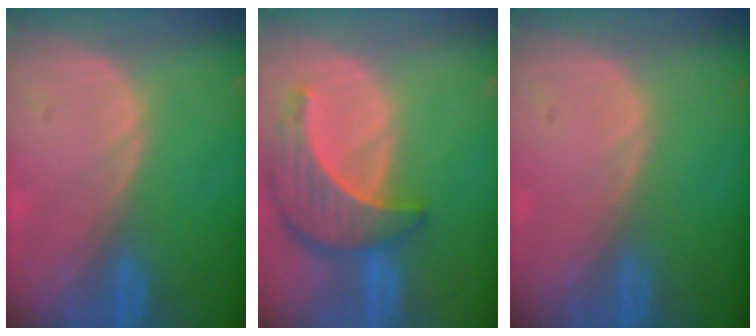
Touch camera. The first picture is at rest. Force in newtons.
{"total": 8.7, "press": 8.0, "slide": 3.6}
{"total": 0.0}